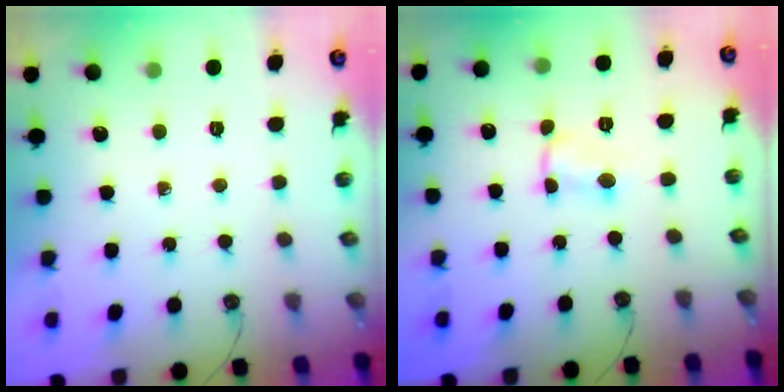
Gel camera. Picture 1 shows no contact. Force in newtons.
{"total": 1.0, "press": 1.0, "slide": 0.2}